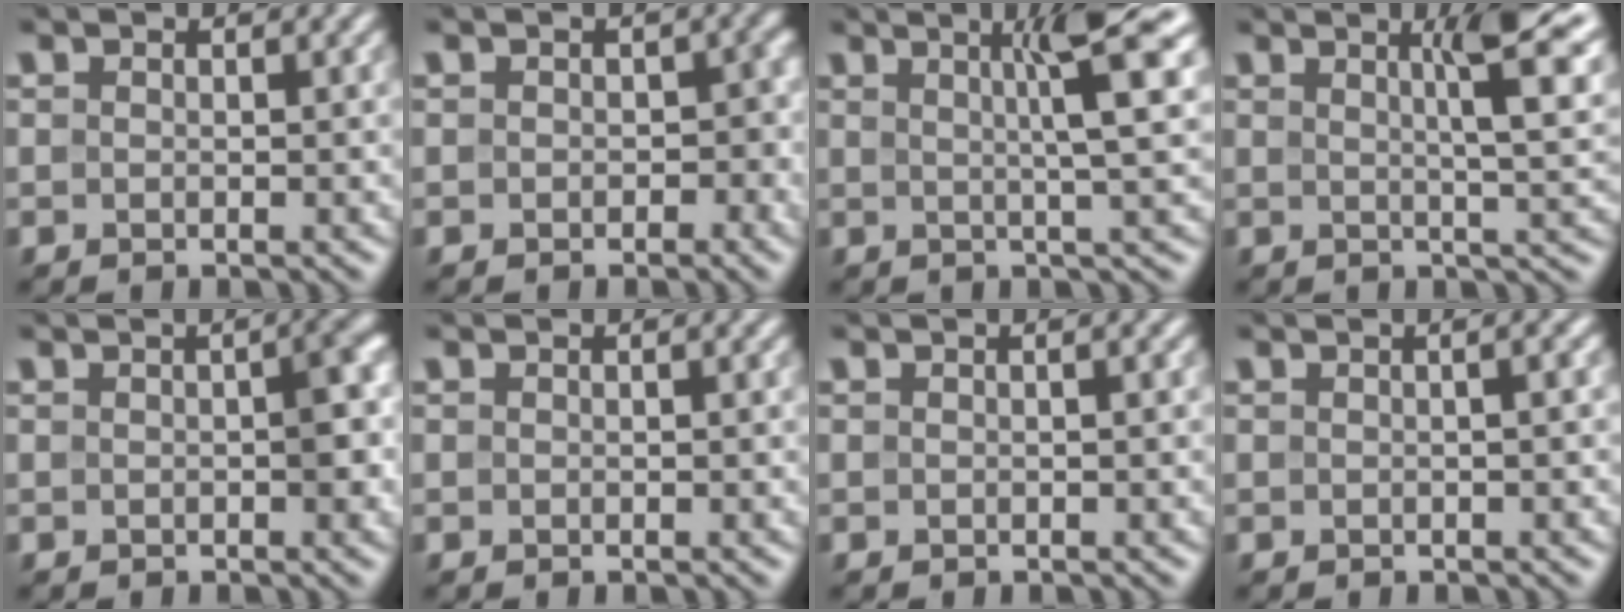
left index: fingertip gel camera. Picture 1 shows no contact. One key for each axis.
{"total": 2.5, "fx": -0.3, "fy": 2.0, "fz": 1.5, "tx": 0.000, "ty": -0.006, "tz": -0.001}
{"total": 7.0, "fx": 2.4, "fy": 1.0, "fz": 6.5, "tx": -0.076, "ty": 0.019, "tz": 0.034}
{"total": 6.9, "fx": 2.8, "fy": 1.3, "fz": 6.1, "tx": -0.064, "ty": 0.009, "tz": 0.038}
{"total": 3.4, "fx": 0.1, "fy": 1.2, "fz": 3.1, "tx": -0.032, "ty": 0.009, "tz": 0.003}
{"total": 0.0}
{"total": 0.9, "fx": 0.1, "fy": 0.2, "fz": 0.8, "tx": -0.009, "ty": 0.005, "tz": -0.002}
{"total": 3.2, "fx": 0.6, "fy": 1.4, "fz": 2.8, "tx": -0.015, "ty": 0.012, "tz": -0.008}